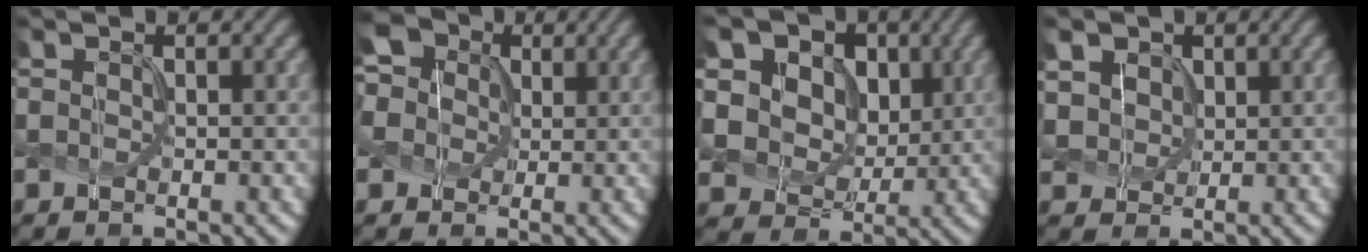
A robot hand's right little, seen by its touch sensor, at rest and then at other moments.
{"total": 8.1, "force": [2.7, 6.7, 3.5], "torque": [-0.078, 0.038, 0.028]}
{"total": 14.6, "force": [6.0, 11.6, 6.4], "torque": [-0.173, 0.023, 0.127]}
{"total": 4.3, "force": [2.3, 3.3, 1.7], "torque": [-0.078, 0.008, 0.050]}